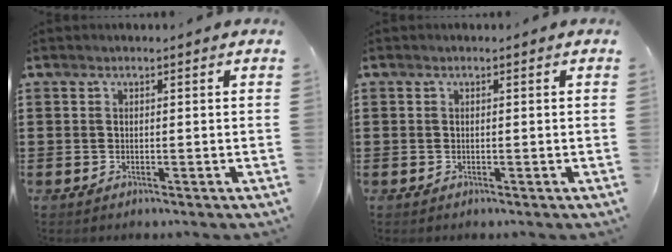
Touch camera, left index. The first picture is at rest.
{"total": 0.0}